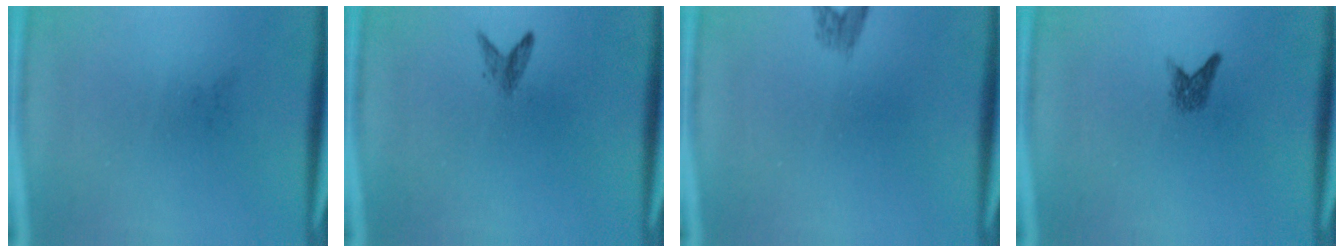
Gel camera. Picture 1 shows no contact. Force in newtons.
{"total": 1.3}
{"total": 1.4}
{"total": 1.5}